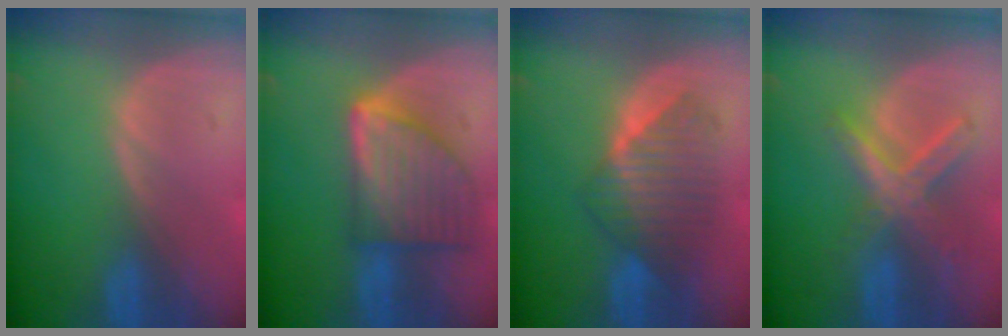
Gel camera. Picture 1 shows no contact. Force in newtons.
{"total": 9.1, "press": 9.1, "slide": 0.6}
{"total": 6.9, "press": 6.9, "slide": 0.5}
{"total": 7.2, "press": 6.3, "slide": 3.5}